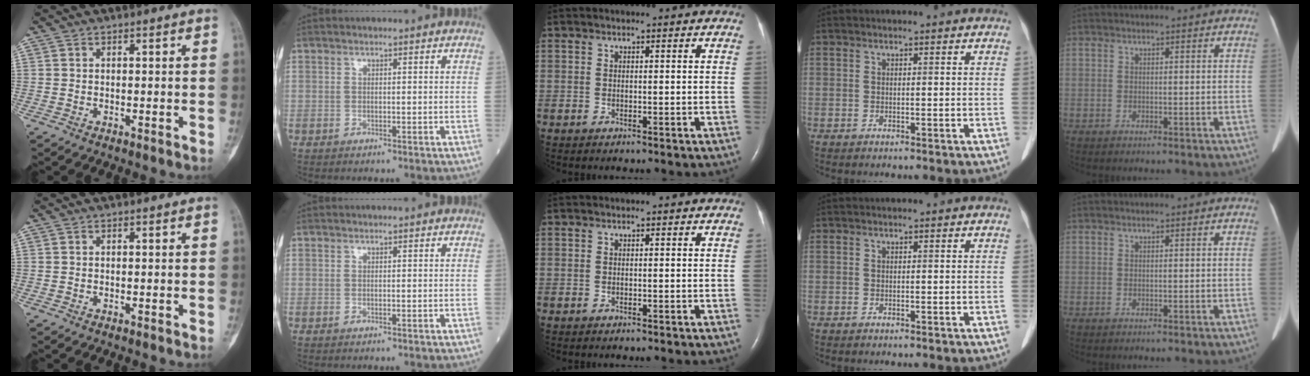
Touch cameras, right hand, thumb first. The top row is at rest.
{}